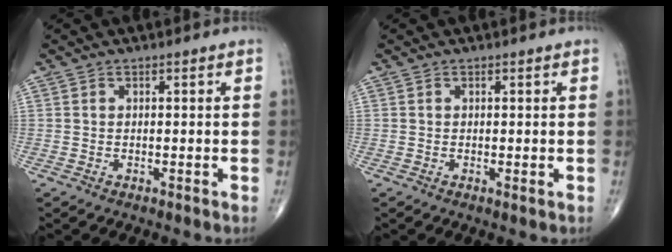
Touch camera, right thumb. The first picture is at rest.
{"total": 0.5, "force": [0.0, 0.1, 0.5], "torque": [-0.012, -0.004, -0.001]}